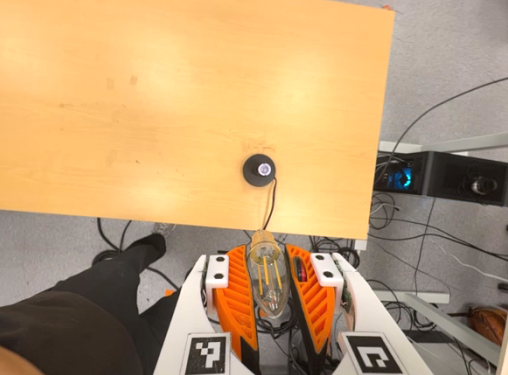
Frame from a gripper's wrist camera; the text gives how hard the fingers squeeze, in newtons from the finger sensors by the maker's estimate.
{"total": 13.4, "left": 13.9, "right": 12.9}